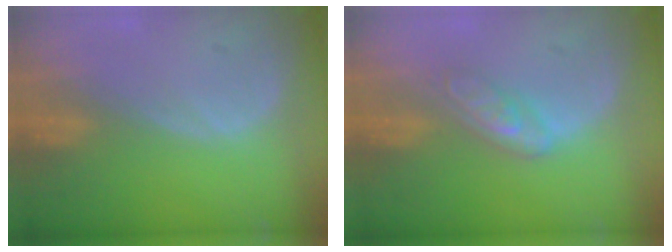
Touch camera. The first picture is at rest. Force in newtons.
{"total": 4.4, "press": 4.0, "slide": 2.0}